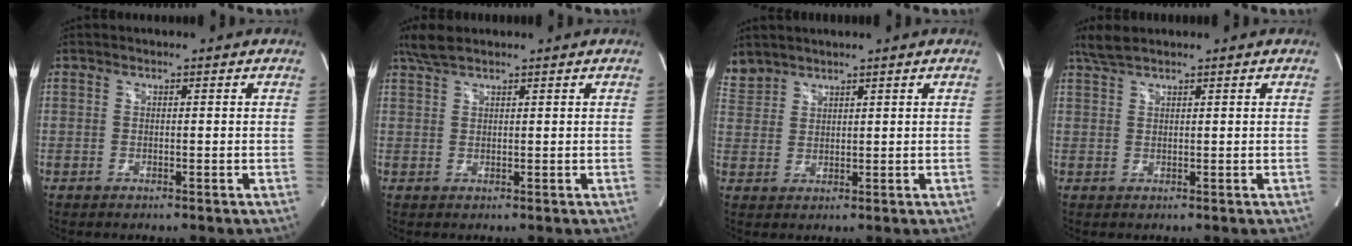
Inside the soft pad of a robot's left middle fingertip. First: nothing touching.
{"total": 3.2, "force": [2.7, 0.5, 1.6], "torque": [-0.044, 0.014, 0.058]}
{"total": 4.0, "force": [3.8, 1.2, 0.1], "torque": [-0.016, 0.017, 0.089]}
{"total": 2.7, "force": [2.4, 0.1, 1.2], "torque": [-0.034, 0.013, 0.052]}